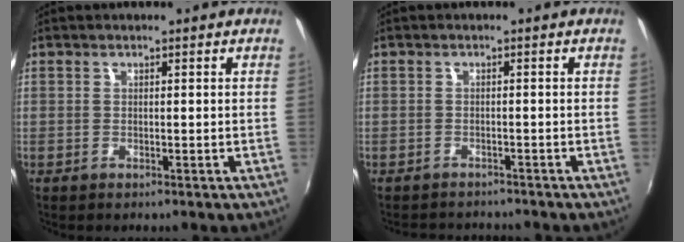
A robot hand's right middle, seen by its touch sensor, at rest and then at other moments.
{"total": 4.4, "force": [-4.1, 1.3, 0.6], "torque": [-0.025, -0.004, -0.065]}